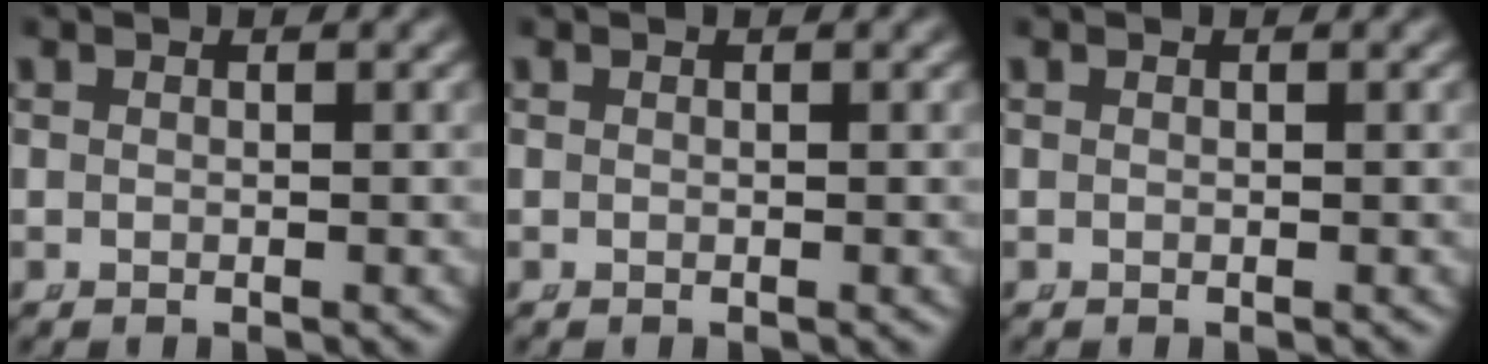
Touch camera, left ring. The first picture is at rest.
{"total": 0.0}
{"total": 0.8, "force": [-0.2, -0.7, -0.3], "torque": [0.008, -0.012, 0.007]}